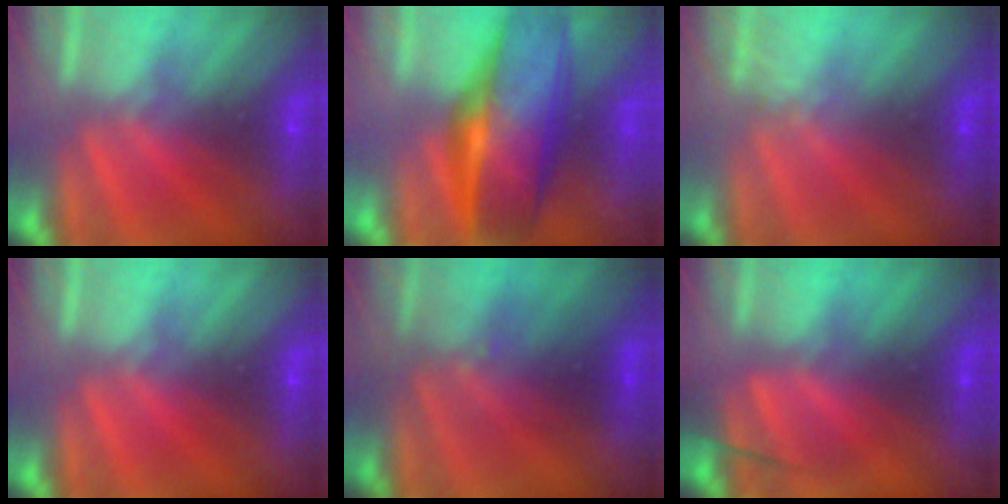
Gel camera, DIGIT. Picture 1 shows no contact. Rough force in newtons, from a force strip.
{"total": 7.1}
{"total": 1.3}
{"total": 0.0}
{"total": 2.4}
{"total": 2.9}